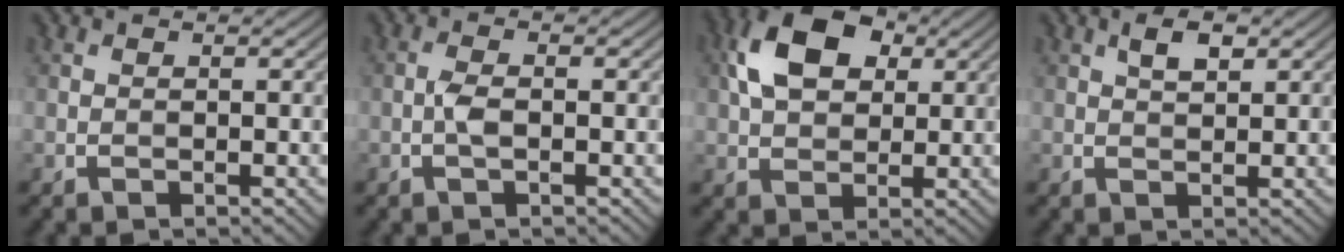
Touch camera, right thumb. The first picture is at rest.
{"total": 2.0, "force": [-0.6, 0.6, 1.8], "torque": [-0.043, 0.005, -0.014]}
{"total": 9.4, "force": [2.9, 6.2, 6.5], "torque": [-0.145, 0.018, 0.047]}
{"total": 2.5, "force": [1.1, 1.0, 1.9], "torque": [-0.036, 0.004, 0.021]}